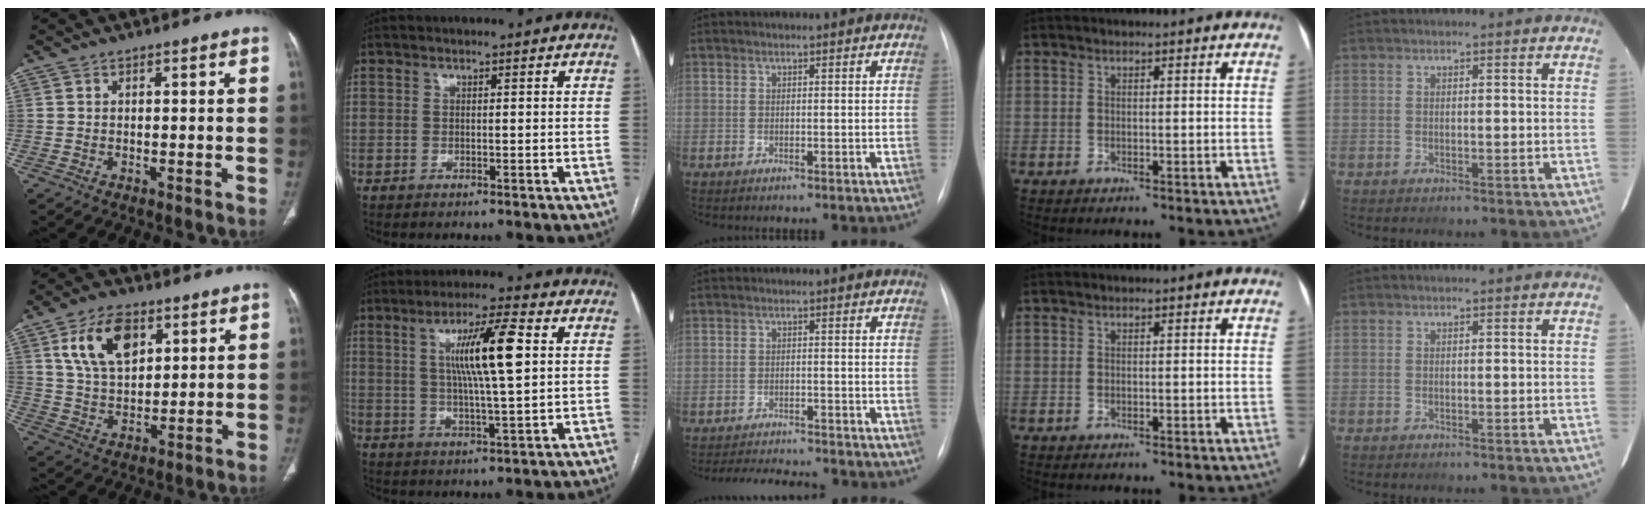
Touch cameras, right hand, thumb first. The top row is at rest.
{"thumb": {"total": 12.1, "force": [5.2, 6.9, 8.4], "torque": [-0.134, -0.016, 0.100]}, "index": {"total": 10.8, "force": [2.4, 0.5, 10.5], "torque": [-0.184, 0.004, 0.042]}, "middle": {"total": 7.7, "force": [-7.4, 0.9, 2.1], "torque": [-0.032, -0.002, -0.105]}}